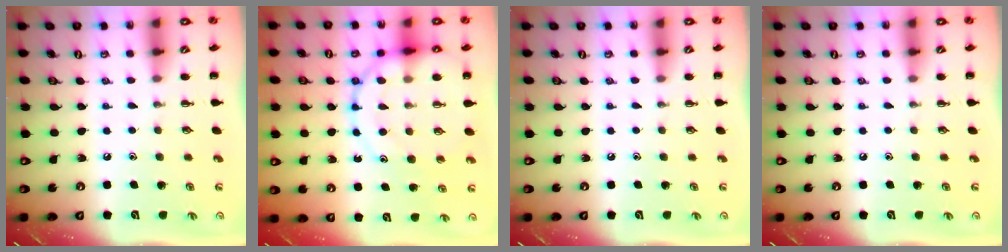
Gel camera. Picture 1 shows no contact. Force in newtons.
{"total": 17.9, "press": 17.8, "slide": 2.2}
{"total": 0.0}
{"total": 0.0}